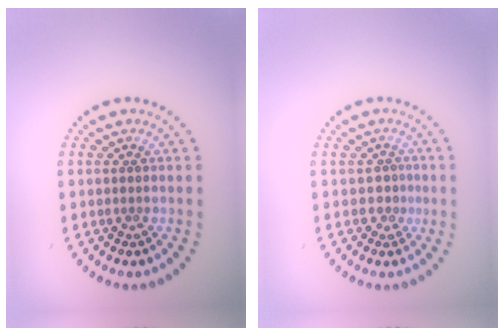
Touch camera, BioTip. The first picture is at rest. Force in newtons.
{"total": 1.4, "press": 1.0, "slide": 1.0}